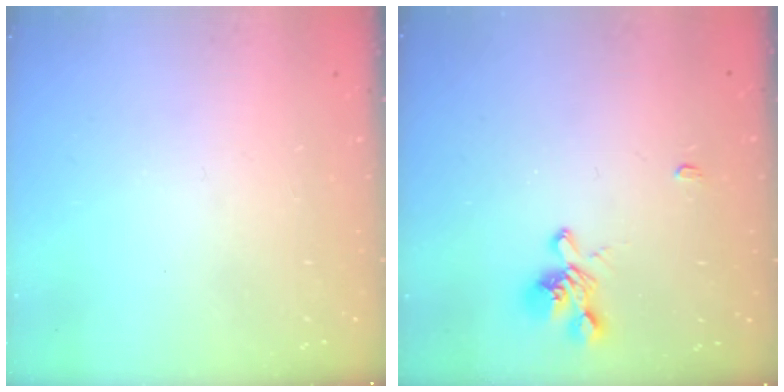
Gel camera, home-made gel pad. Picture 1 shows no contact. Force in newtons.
{"total": 1.3, "press": 0.7, "slide": 1.1}